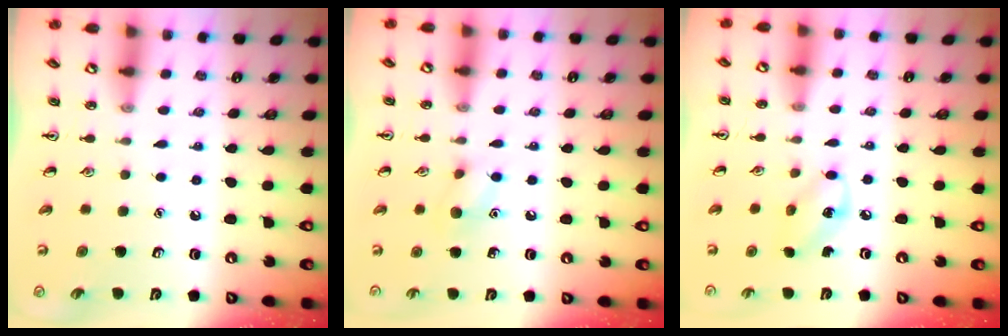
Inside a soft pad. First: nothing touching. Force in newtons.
{"total": 7.2, "press": 7.1, "slide": 1.3}
{"total": 5.2, "press": 5.1, "slide": 0.8}